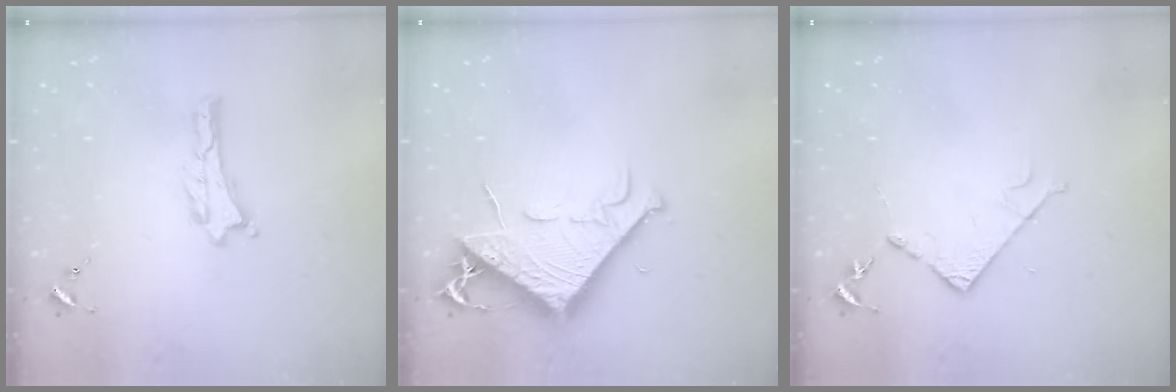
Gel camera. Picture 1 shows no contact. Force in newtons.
{"total": 8.9, "press": 8.8, "slide": 1.1}
{"total": 4.2, "press": 4.2, "slide": 0.5}